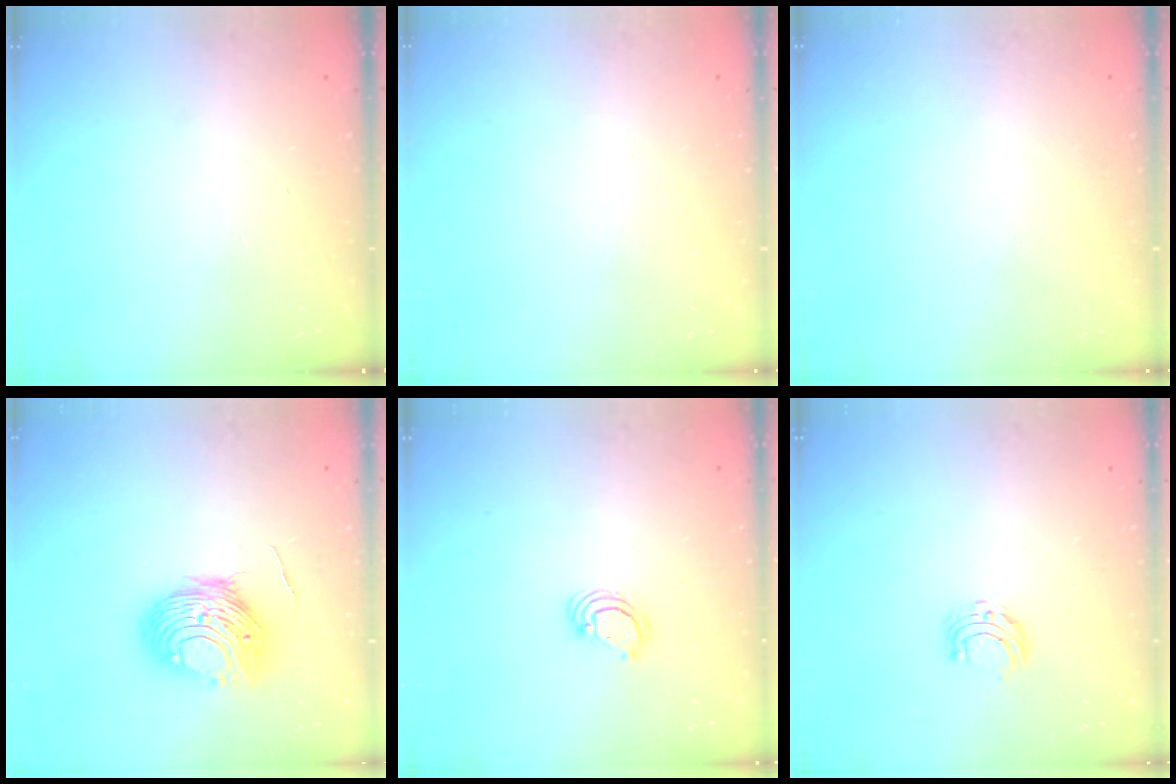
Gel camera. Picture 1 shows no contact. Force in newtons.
{"total": 0.0}
{"total": 0.0}
{"total": 11.5, "press": 11.4, "slide": 1.1}
{"total": 3.9, "press": 3.8, "slide": 0.4}
{"total": 5.0, "press": 5.0, "slide": 0.4}